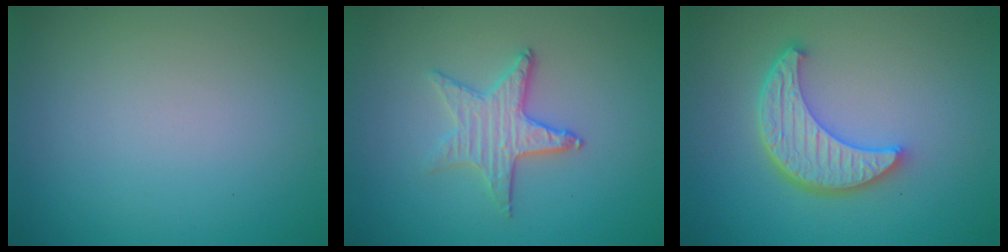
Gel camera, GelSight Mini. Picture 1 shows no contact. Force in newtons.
{"total": 3.2, "press": 2.8, "slide": 1.5}
{"total": 5.6, "press": 4.3, "slide": 3.6}